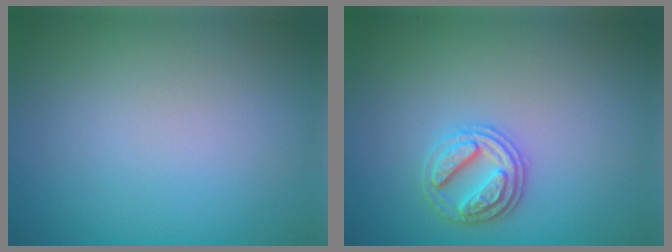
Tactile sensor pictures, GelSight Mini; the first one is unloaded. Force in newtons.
{"total": 2.9, "press": 2.8, "slide": 0.7}